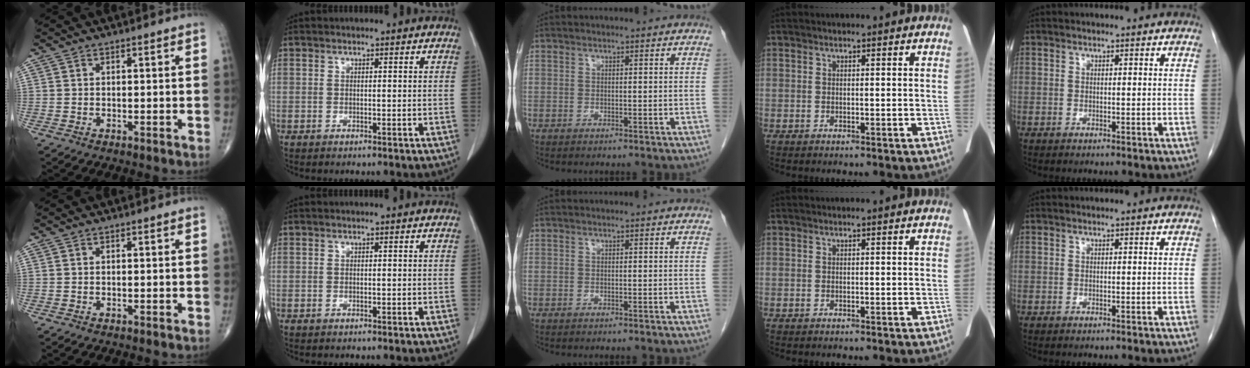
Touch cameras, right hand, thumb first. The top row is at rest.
{}